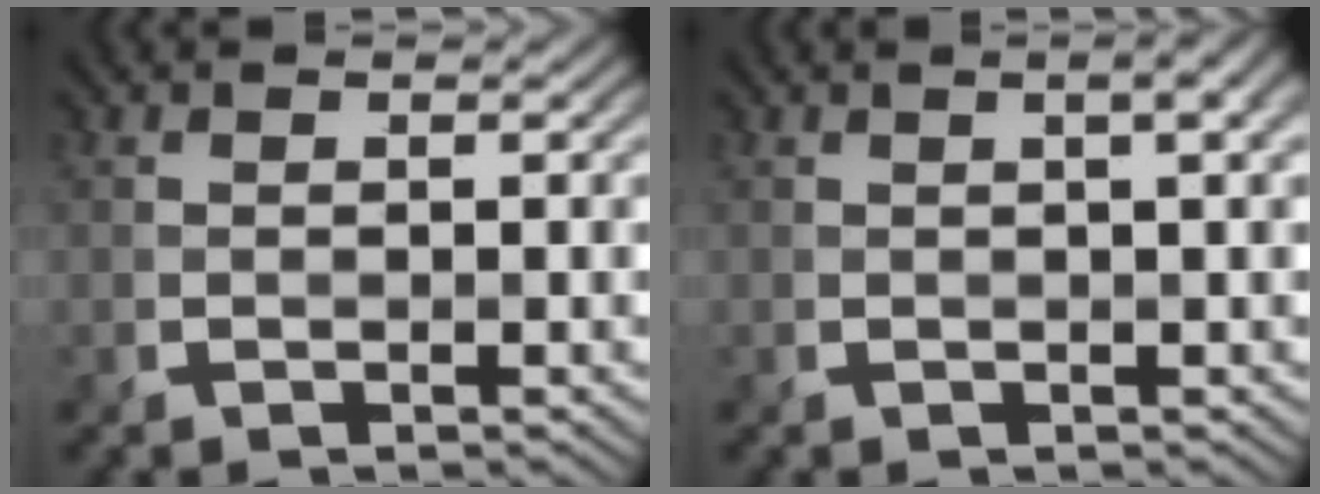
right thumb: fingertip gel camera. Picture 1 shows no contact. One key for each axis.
{"total": 2.7, "fx": 1.0, "fy": 0.6, "fz": 2.5, "tx": -0.034, "ty": 0.007, "tz": 0.009}